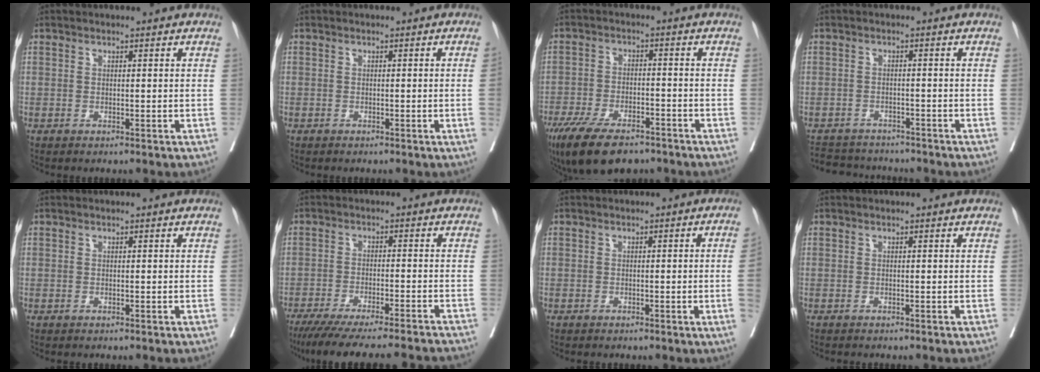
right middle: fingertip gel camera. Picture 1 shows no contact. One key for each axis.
{"total": 1.1, "fx": -0.3, "fy": -0.4, "fz": 1.0, "tx": -0.012, "ty": -0.001, "tz": -0.005}
{"total": 12.8, "fx": -9.4, "fy": 4.5, "fz": 7.5, "tx": -0.141, "ty": -0.019, "tz": -0.152}
{"total": 6.9, "fx": -6.6, "fy": 2.0, "fz": 0.6, "tx": -0.009, "ty": 0.005, "tz": -0.097}
{"total": 0.0}
{"total": 21.0, "fx": -18.9, "fy": 0.3, "fz": 9.2, "tx": -0.119, "ty": -0.054, "tz": -0.260}
{"total": 3.5, "fx": -0.7, "fy": -0.9, "fz": 3.3, "tx": -0.046, "ty": -0.002, "tz": -0.007}
{"total": 0.9, "fx": -0.8, "fy": 0.0, "fz": 0.3, "tx": -0.005, "ty": -0.002, "tz": -0.013}